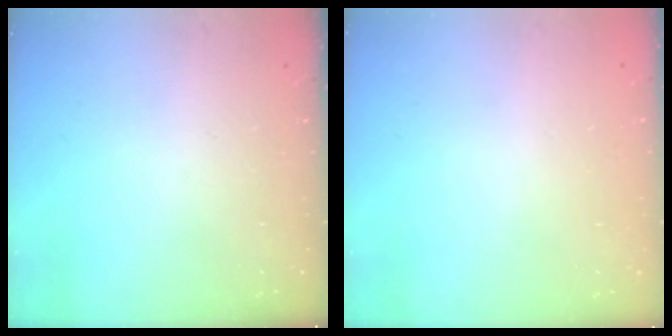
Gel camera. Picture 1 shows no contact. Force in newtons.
{"total": 0.0}